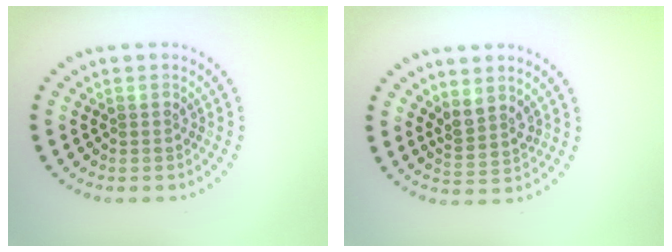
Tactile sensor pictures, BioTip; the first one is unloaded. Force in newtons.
{"total": 2.2, "press": 1.7, "slide": 1.4}